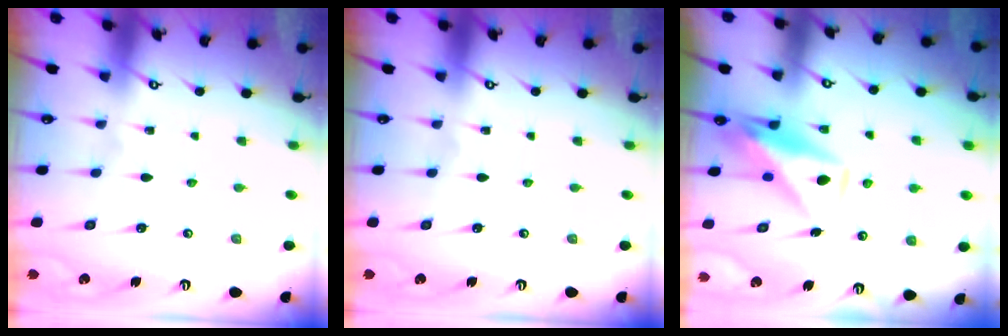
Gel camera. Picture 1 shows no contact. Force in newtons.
{"total": 0.0}
{"total": 9.6, "press": 9.6, "slide": 0.6}